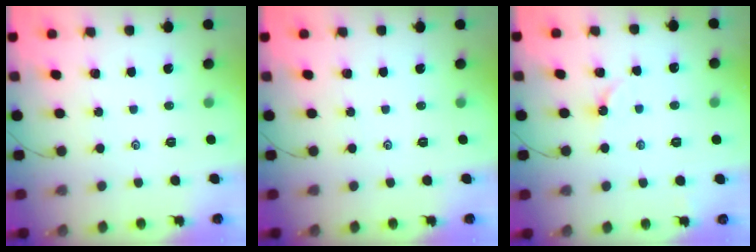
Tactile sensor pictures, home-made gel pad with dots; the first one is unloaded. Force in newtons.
{"total": 0.0}
{"total": 2.6, "press": 2.5, "slide": 0.4}